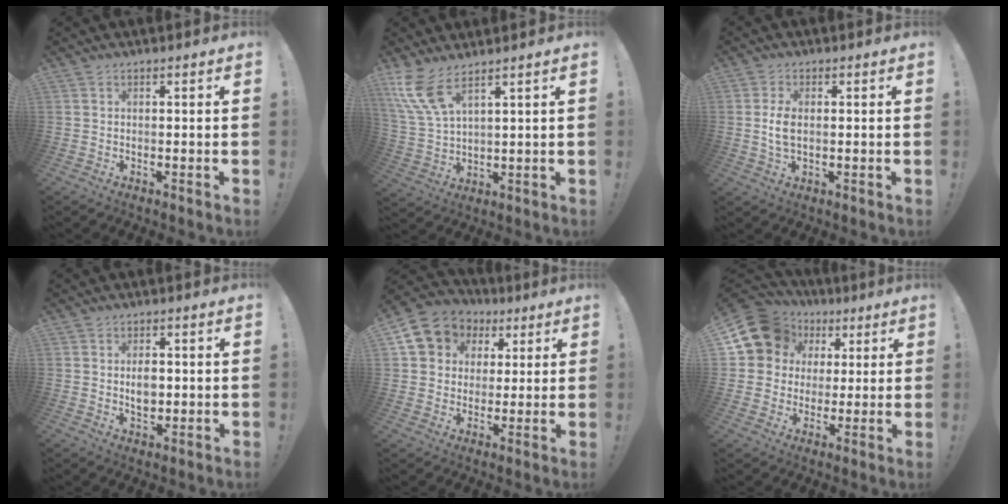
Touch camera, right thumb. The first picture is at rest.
{"total": 9.6, "force": [6.4, 2.8, 6.6], "torque": [-0.150, -0.023, 0.125]}
{"total": 4.6, "force": [-0.1, 2.4, 3.9], "torque": [-0.077, -0.001, -0.004]}
{"total": 4.7, "force": [0.0, 3.5, 3.3], "torque": [-0.042, 0.000, -0.003]}
{"total": 10.6, "force": [4.2, 9.0, 3.9], "torque": [-0.051, -0.024, 0.086]}
{"total": 13.3, "force": [5.3, 11.1, 5.0], "torque": [-0.077, -0.022, 0.113]}